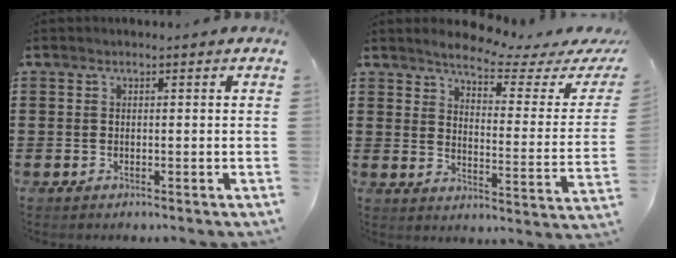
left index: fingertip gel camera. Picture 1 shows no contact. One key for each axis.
{"total": 4.5, "fx": 3.9, "fy": 0.2, "fz": 2.2, "tx": -0.058, "ty": -0.029, "tz": 0.058}